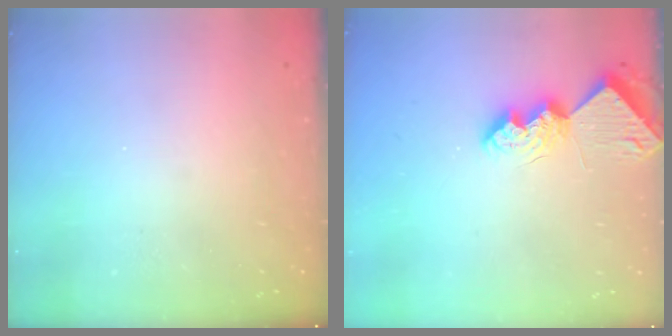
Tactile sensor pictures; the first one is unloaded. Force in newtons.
{"total": 9.6, "press": 9.6, "slide": 0.7}